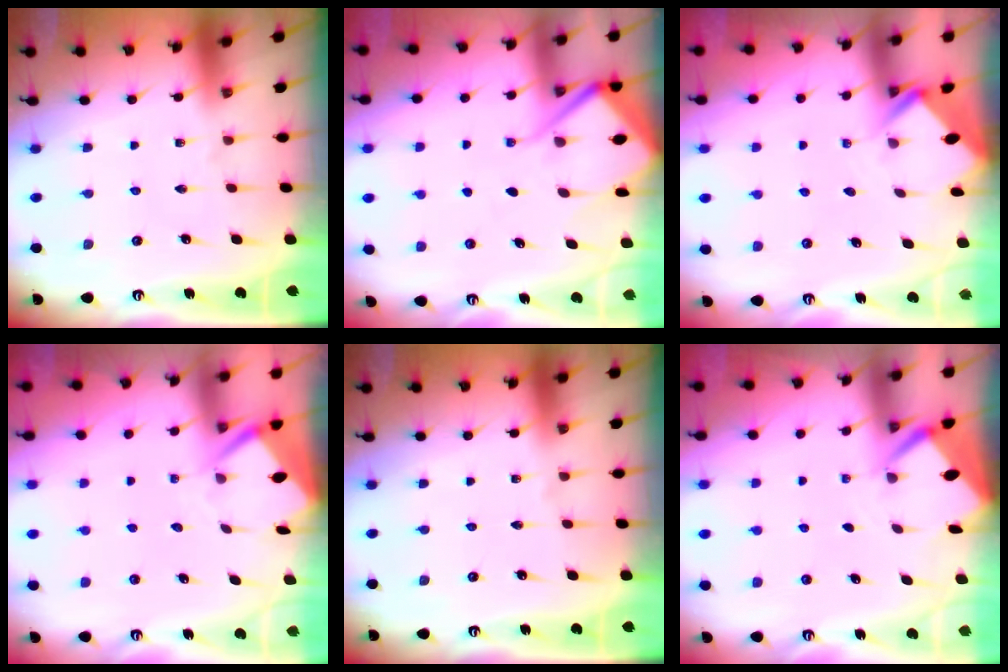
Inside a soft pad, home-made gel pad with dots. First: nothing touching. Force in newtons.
{"total": 7.2, "press": 7.1, "slide": 0.8}
{"total": 2.6, "press": 2.6, "slide": 0.2}
{"total": 3.5, "press": 3.5, "slide": 0.3}
{"total": 0.0}
{"total": 2.6, "press": 2.6, "slide": 0.3}